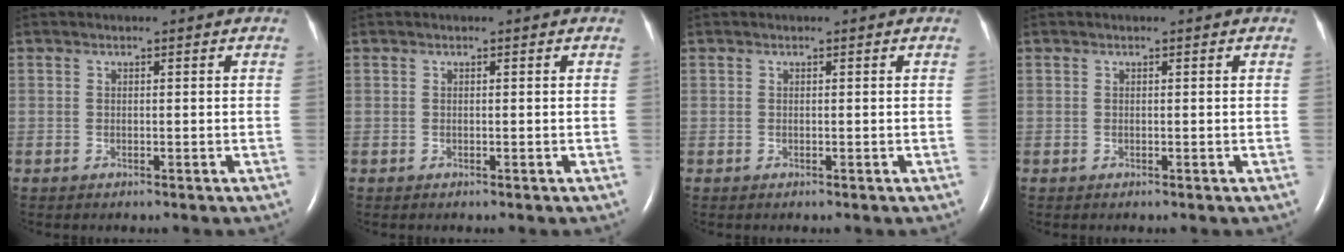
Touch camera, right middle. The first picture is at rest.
{"total": 0.0}
{"total": 0.0}
{"total": 0.0}